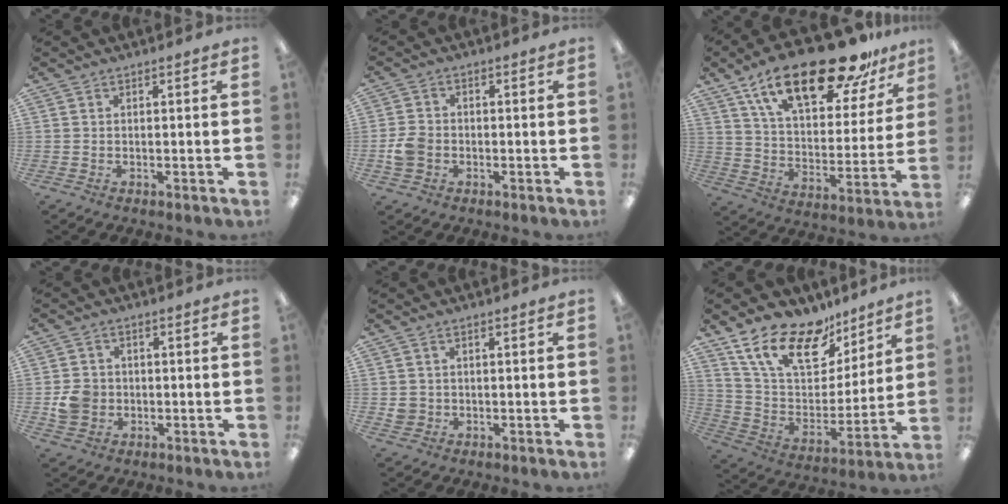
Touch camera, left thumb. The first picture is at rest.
{"total": 4.8, "force": [-1.3, 3.9, 2.5], "torque": [-0.047, 0.009, -0.022]}
{"total": 24.6, "force": [16.6, 9.4, 15.6], "torque": [-0.245, -0.097, 0.281]}
{"total": 5.9, "force": [-0.9, 5.3, 2.4], "torque": [-0.050, 0.009, -0.017]}
{"total": 2.5, "force": [0.2, 2.4, 0.6], "torque": [-0.005, 0.001, 0.001]}
{"total": 19.6, "force": [13.6, 9.6, 10.3], "torque": [-0.202, -0.072, 0.248]}